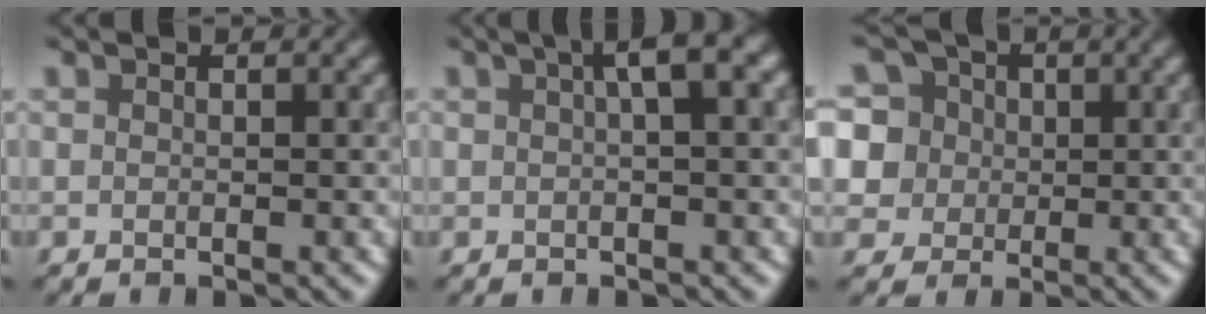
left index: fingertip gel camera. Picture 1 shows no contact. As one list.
[{"total": 3.2, "force": [1.0, 0.6, 3.0], "torque": [-0.042, 0.018, 0.012]}, {"total": 9.1, "force": [3.4, 7.9, 3.1], "torque": [-0.075, 0.042, 0.040]}]